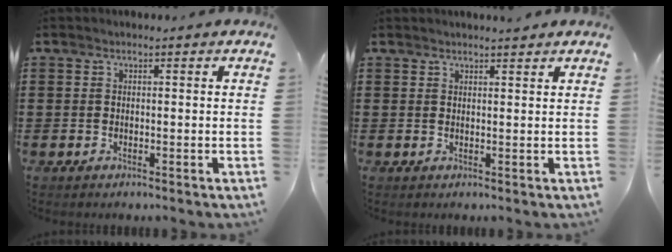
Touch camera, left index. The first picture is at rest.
{"total": 1.4, "force": [1.4, 0.0, 0.3], "torque": [-0.009, 0.000, 0.027]}